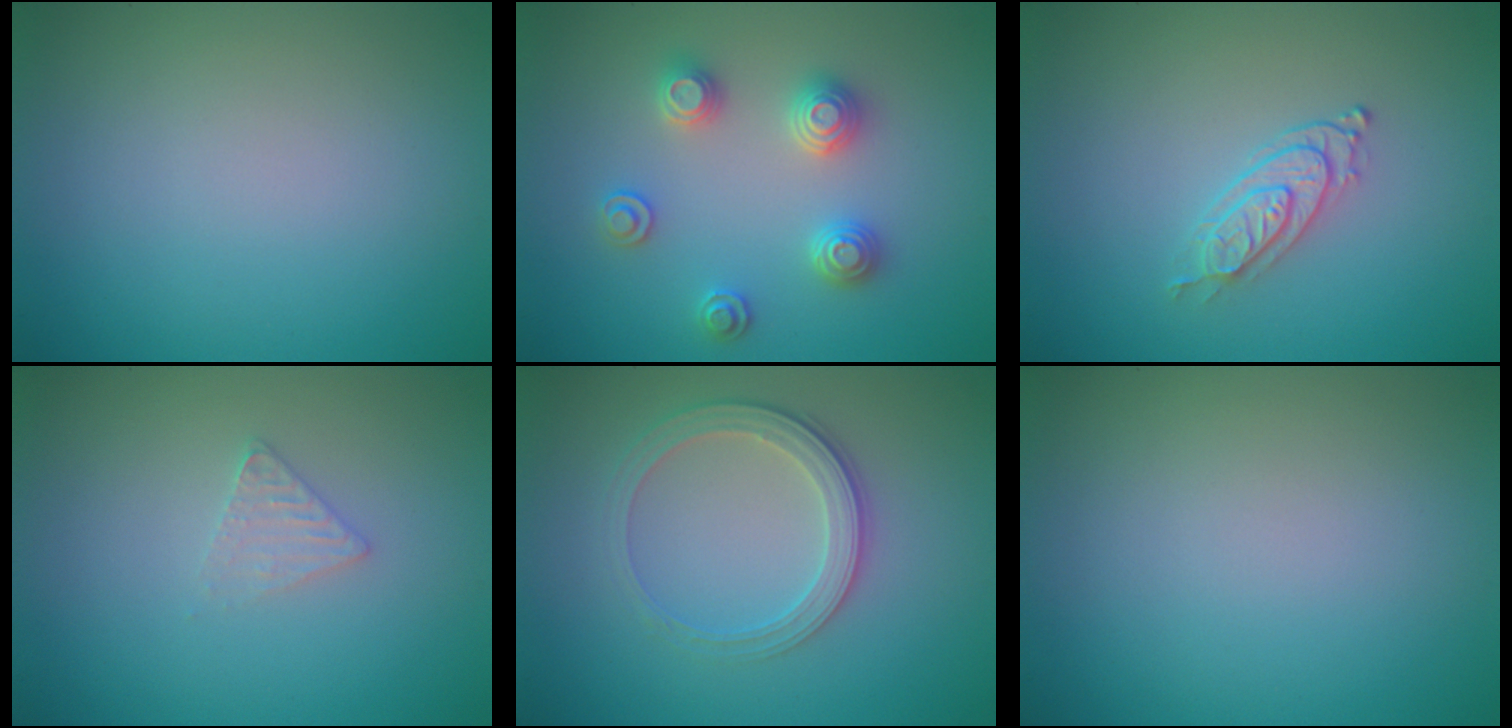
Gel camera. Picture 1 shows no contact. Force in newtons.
{"total": 2.9, "press": 2.8, "slide": 0.3}
{"total": 2.5, "press": 2.1, "slide": 1.4}
{"total": 1.4, "press": 1.3, "slide": 0.2}
{"total": 2.8, "press": 2.7, "slide": 0.9}
{"total": 0.0}